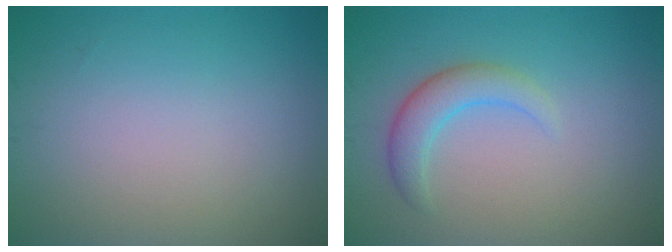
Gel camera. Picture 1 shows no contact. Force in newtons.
{"total": 2.8, "press": 2.8, "slide": 0.1}